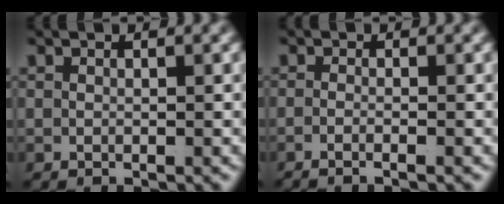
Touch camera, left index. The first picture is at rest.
{"total": 1.7, "force": [-1.4, -0.1, 1.0], "torque": [-0.026, -0.007, -0.023]}